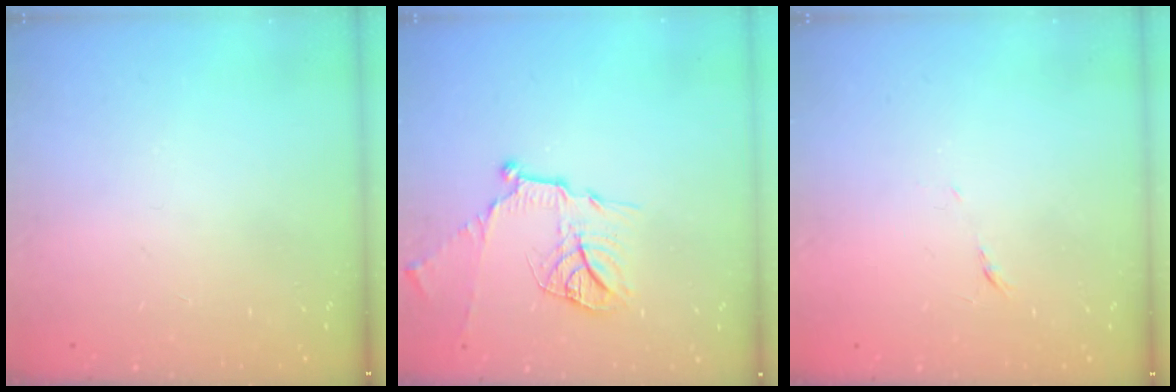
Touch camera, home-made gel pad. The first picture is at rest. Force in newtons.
{"total": 13.4, "press": 13.3, "slide": 1.2}
{"total": 3.9, "press": 3.8, "slide": 0.9}